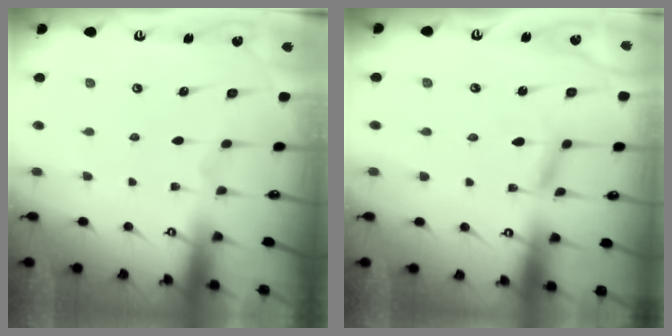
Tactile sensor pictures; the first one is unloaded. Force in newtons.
{"total": 2.3, "press": 2.3, "slide": 0.1}